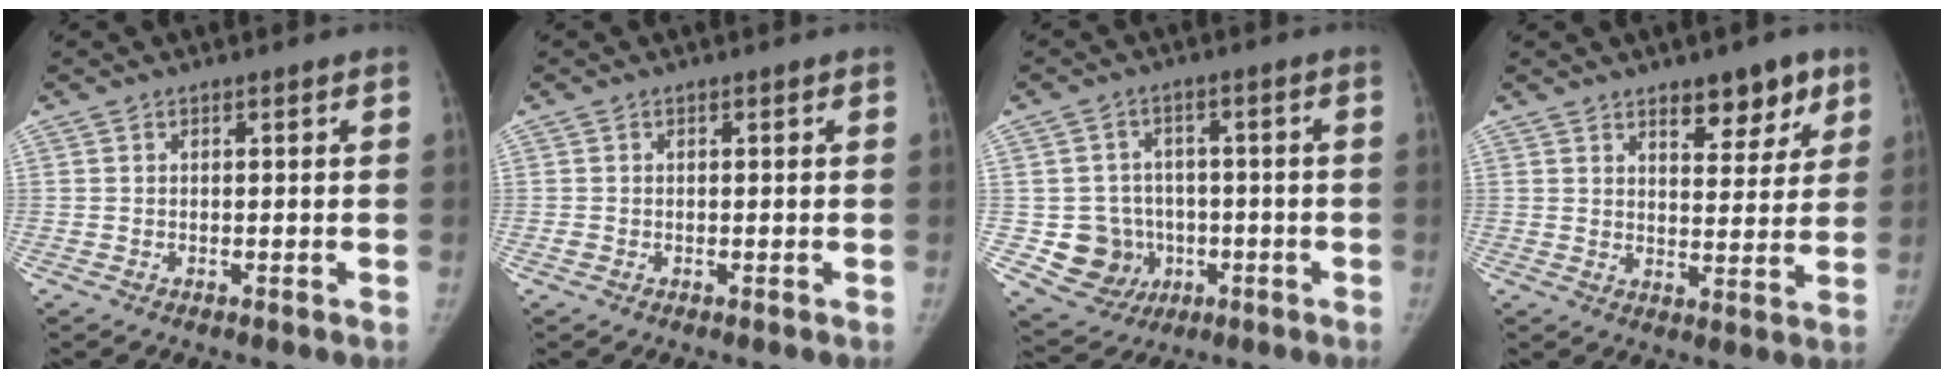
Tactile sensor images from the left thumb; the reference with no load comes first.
{"total": 0.8, "force": [-0.4, 0.7, 0.3], "torque": [-0.004, 0.001, -0.008]}
{"total": 9.6, "force": [-1.9, 9.1, 2.6], "torque": [-0.015, 0.015, -0.018]}
{"total": 8.9, "force": [5.7, 4.1, 5.5], "torque": [-0.041, -0.033, 0.082]}